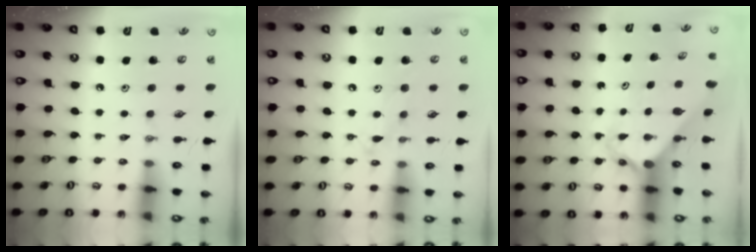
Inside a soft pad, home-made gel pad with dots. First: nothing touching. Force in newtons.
{"total": 8.2, "press": 8.1, "slide": 0.6}
{"total": 2.8, "press": 2.8, "slide": 0.1}